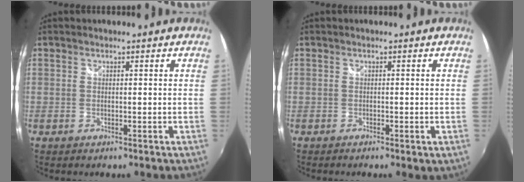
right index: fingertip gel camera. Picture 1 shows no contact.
{"total": 1.3, "force": [-0.6, 0.4, 1.1], "torque": [-0.018, -0.004, -0.009]}